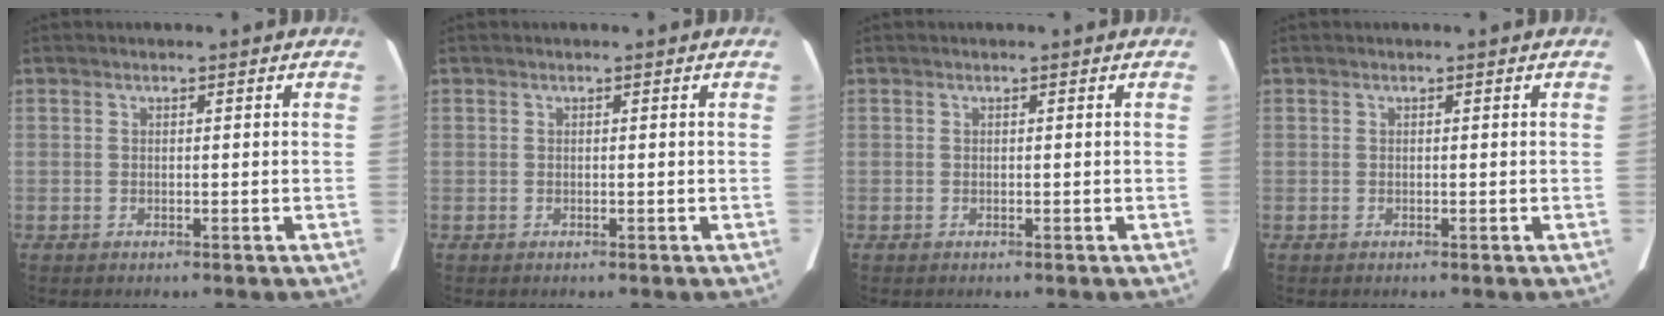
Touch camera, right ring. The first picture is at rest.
{"total": 0.0}
{"total": 0.0}
{"total": 0.0}